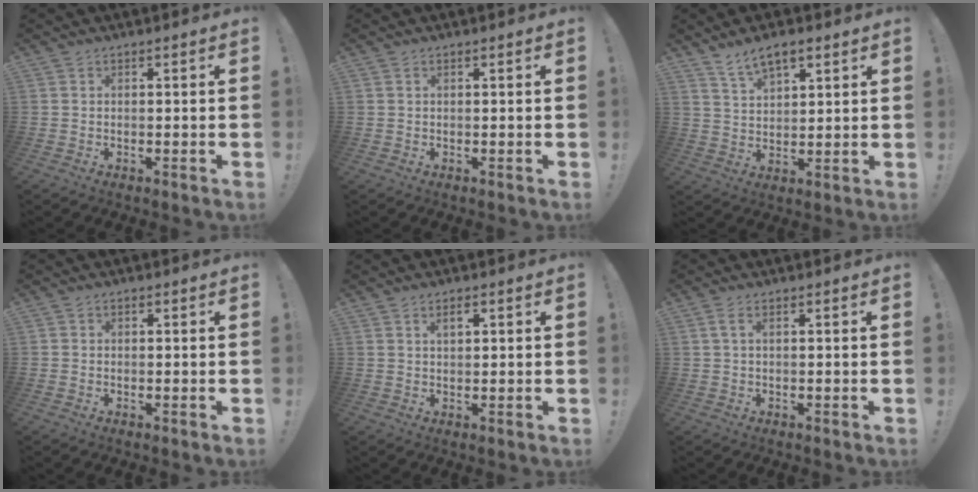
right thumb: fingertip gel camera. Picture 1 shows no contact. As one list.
[{"total": 0.5, "force": [0.3, 0.2, 0.3], "torque": [-0.013, 0.004, 0.007]}, {"total": 7.3, "force": [4.9, 3.3, 4.3], "torque": [-0.076, -0.017, 0.092]}, {"total": 0.7, "force": [-0.2, 0.6, 0.2], "torque": [-0.011, 0.006, -0.002]}, {"total": 2.6, "force": [1.4, 0.8, 2.1], "torque": [-0.019, -0.006, 0.020]}, {"total": 2.1, "force": [0.6, 0.5, 1.9], "torque": [-0.045, 0.005, 0.013]}]